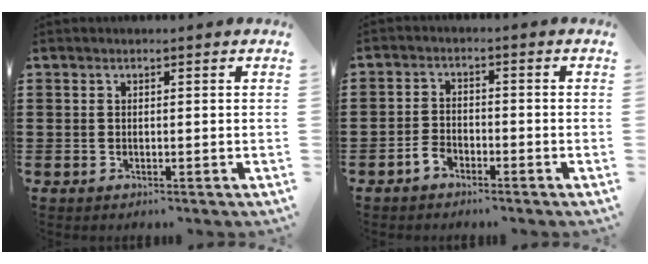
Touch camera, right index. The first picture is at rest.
{"total": 2.6, "force": [-2.1, 1.3, 0.9], "torque": [-0.030, 0.002, -0.045]}